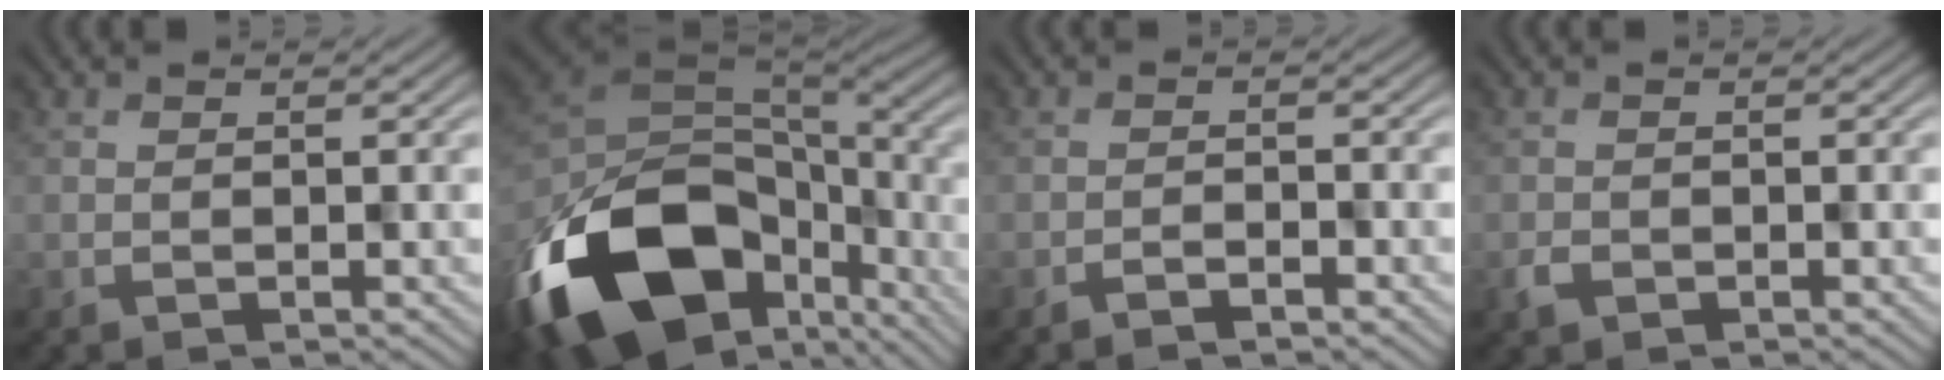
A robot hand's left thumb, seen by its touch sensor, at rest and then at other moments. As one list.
[{"total": 19.0, "force": [-8.1, 12.1, 12.2], "torque": [-0.283, -0.064, -0.107]}, {"total": 1.6, "force": [-1.6, 0.1, 0.2], "torque": [-0.004, 0.000, -0.024]}, {"total": 1.2, "force": [-0.9, 0.7, -0.2], "torque": [-0.003, -0.010, -0.013]}]